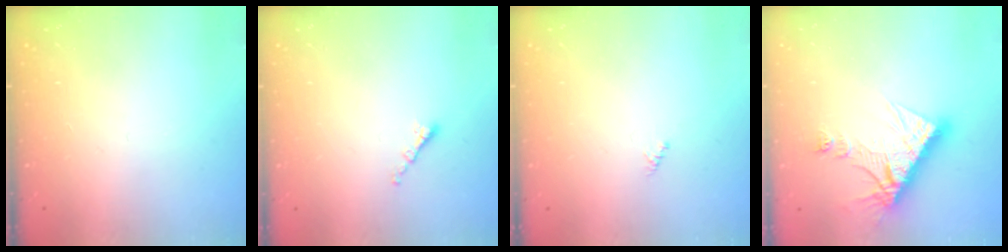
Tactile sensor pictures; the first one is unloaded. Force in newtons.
{"total": 1.4, "press": 1.3, "slide": 0.5}
{"total": 0.0}
{"total": 13.5, "press": 13.5, "slide": 1.1}